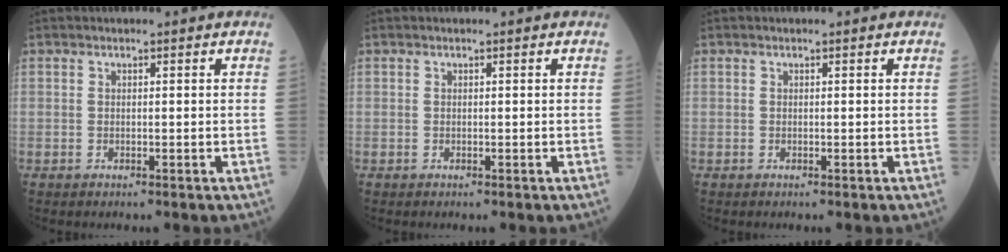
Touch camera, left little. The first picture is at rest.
{"total": 0.0}
{"total": 0.0}